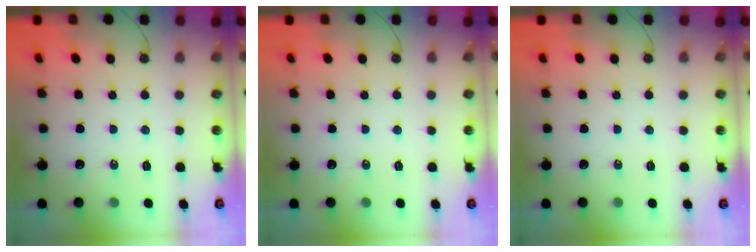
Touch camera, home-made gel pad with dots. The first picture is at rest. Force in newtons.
{"total": 0.0}
{"total": 0.0}